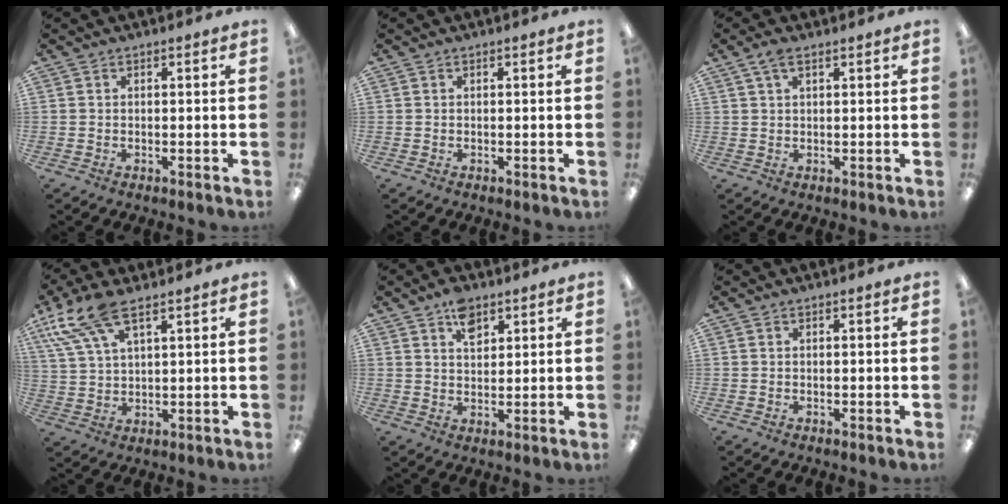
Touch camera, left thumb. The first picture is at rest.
{"total": 0.0}
{"total": 3.7, "force": [2.0, 1.6, 2.6], "torque": [-0.055, 0.004, 0.036]}
{"total": 11.8, "force": [7.7, 4.5, 7.7], "torque": [-0.169, -0.021, 0.144]}
{"total": 6.1, "force": [3.6, 3.6, 3.3], "torque": [-0.043, -0.011, 0.062]}
{"total": 0.0}